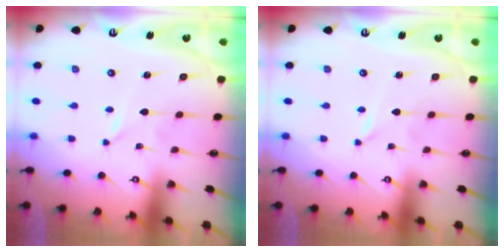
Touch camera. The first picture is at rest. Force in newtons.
{"total": 0.0}